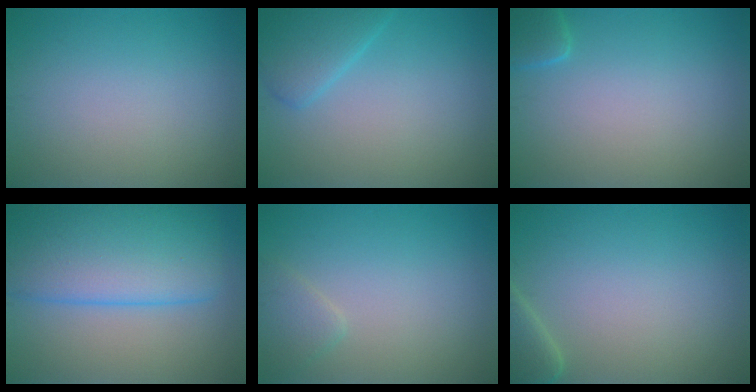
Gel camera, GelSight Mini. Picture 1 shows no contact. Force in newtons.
{"total": 3.1, "press": 3.1, "slide": 0.1}
{"total": 1.7, "press": 1.7, "slide": 0.2}
{"total": 9.3, "press": 9.3, "slide": 0.5}
{"total": 1.6, "press": 1.6, "slide": 0.1}
{"total": 2.4, "press": 2.3, "slide": 0.4}